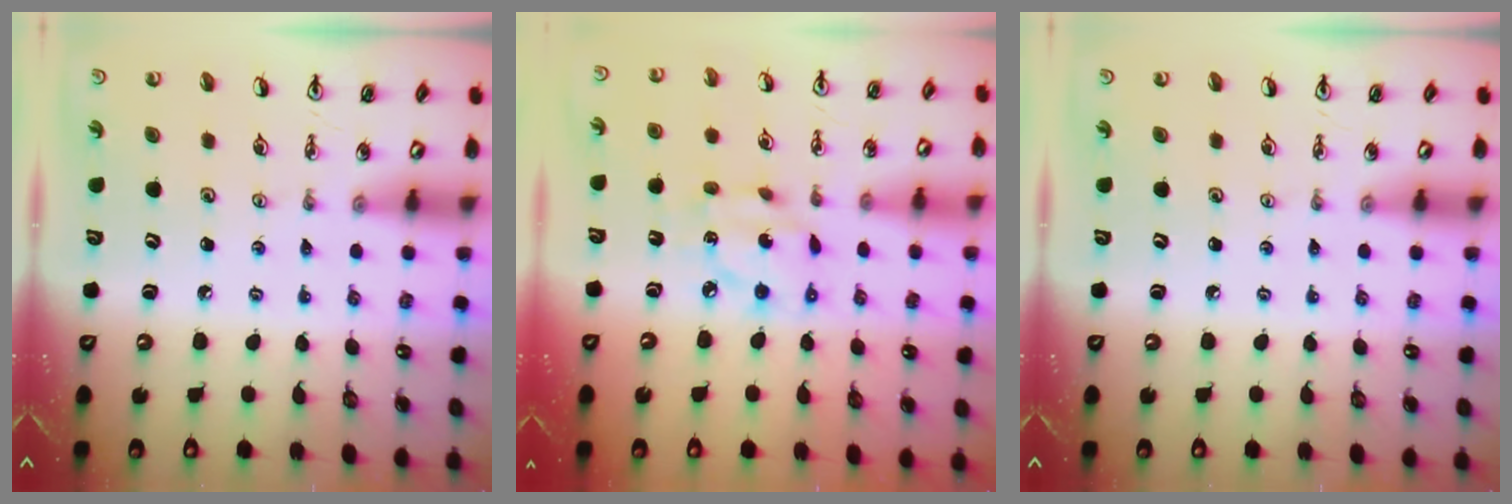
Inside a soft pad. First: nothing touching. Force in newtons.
{"total": 8.6, "press": 8.5, "slide": 0.4}
{"total": 0.0}